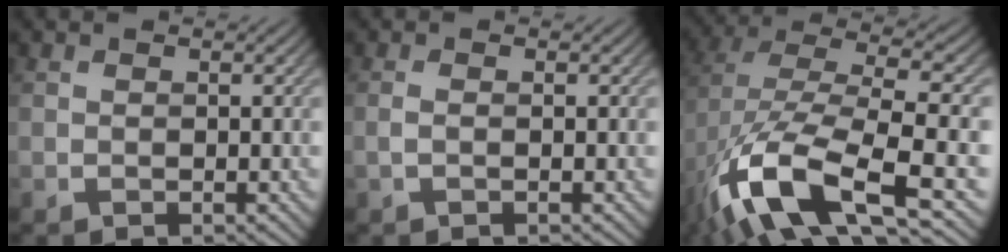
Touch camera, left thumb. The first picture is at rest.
{"total": 0.9, "force": [-0.2, 0.2, 0.8], "torque": [-0.020, 0.001, -0.007]}
{"total": 15.0, "force": [-5.5, 5.8, 12.7], "torque": [-0.276, -0.010, -0.093]}